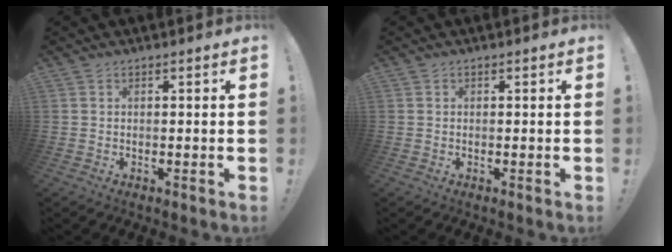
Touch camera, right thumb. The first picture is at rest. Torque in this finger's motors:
{"motor_torque": [0.20, -0.07, 0.09, 0.18, 0.13]}